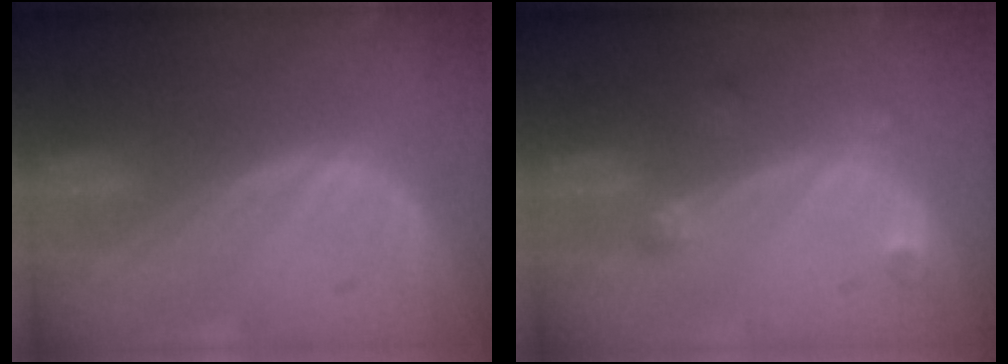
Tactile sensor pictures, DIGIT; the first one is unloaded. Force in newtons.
{"total": 2.7, "press": 2.6, "slide": 0.5}